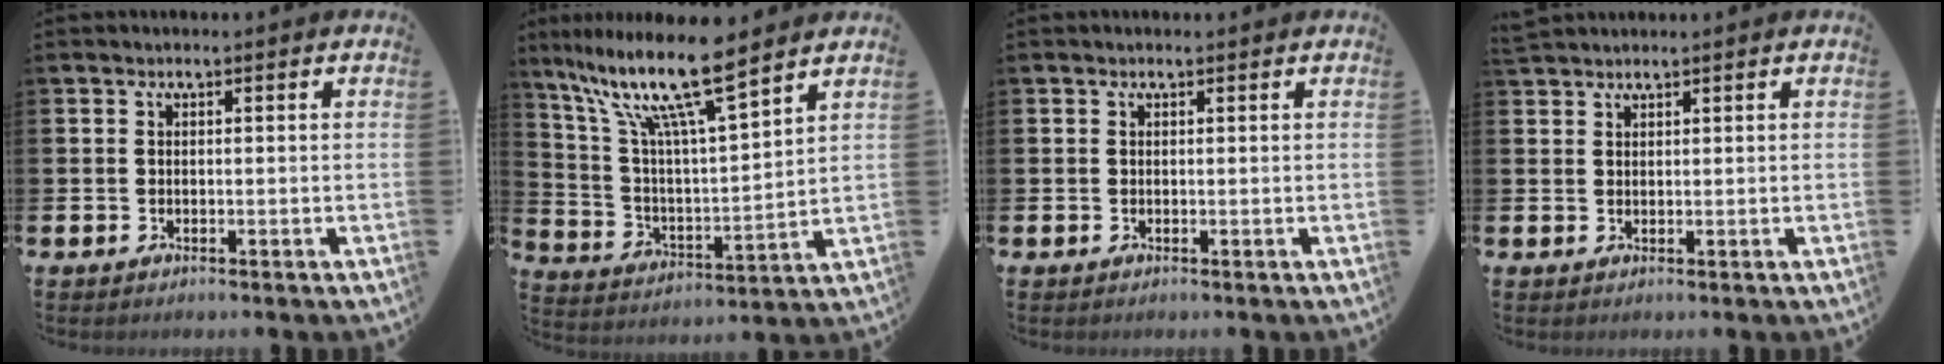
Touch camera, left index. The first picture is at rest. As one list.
[{"total": 13.0, "force": [10.1, 2.0, 7.9], "torque": [-0.172, -0.054, 0.172]}, {"total": 0.0}, {"total": 1.4, "force": [1.4, 0.3, 0.0], "torque": [0.004, -0.002, 0.024]}]